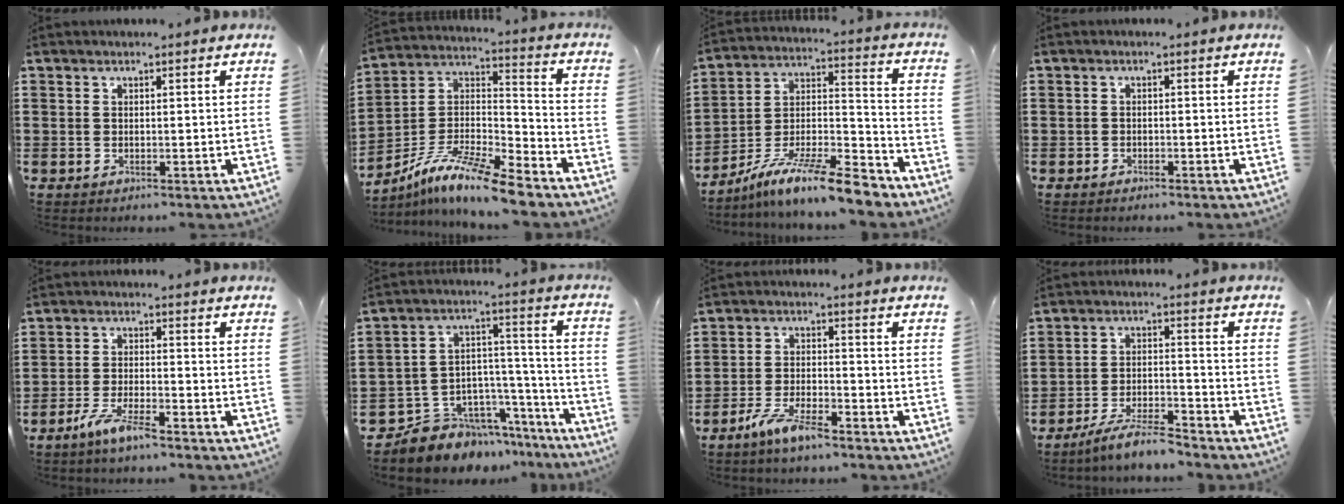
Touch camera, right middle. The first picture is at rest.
{"total": 10.8, "force": [-9.3, 0.5, 5.4], "torque": [-0.104, 0.007, -0.189]}
{"total": 12.3, "force": [-10.3, 1.0, 6.6], "torque": [-0.109, 0.024, -0.193]}
{"total": 0.9, "force": [-0.8, 0.3, 0.1], "torque": [-0.003, 0.001, -0.019]}
{"total": 4.9, "force": [-3.7, 0.5, 3.2], "torque": [-0.071, -0.006, -0.070]}
{"total": 7.7, "force": [-6.5, 4.1, -0.2], "torque": [-0.013, 0.004, -0.122]}
{"total": 5.3, "force": [-4.3, 0.9, 3.1], "torque": [-0.070, -0.002, -0.083]}
{"total": 6.3, "force": [-5.7, 0.5, 2.7], "torque": [-0.060, -0.004, -0.112]}